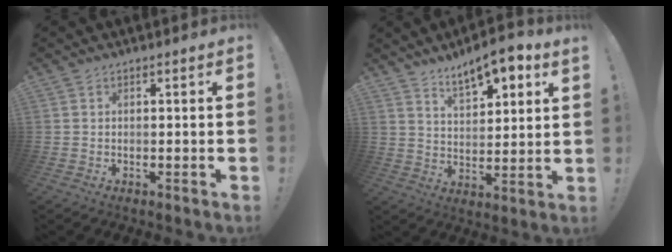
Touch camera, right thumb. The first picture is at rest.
{"total": 10.2, "force": [7.7, 3.2, 5.9], "torque": [-0.093, -0.045, 0.135]}